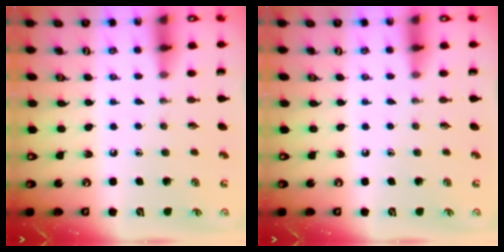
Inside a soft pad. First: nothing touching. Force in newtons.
{"total": 0.0}